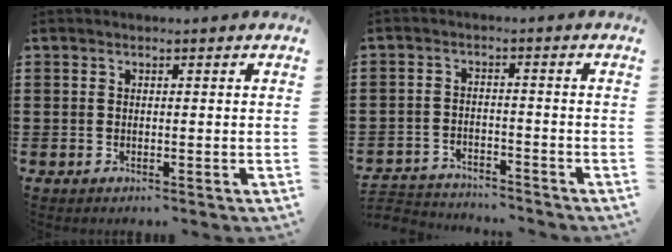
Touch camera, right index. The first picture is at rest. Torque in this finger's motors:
{"motor_torque": [-2.14, 0.00, -1.05, -0.21]}